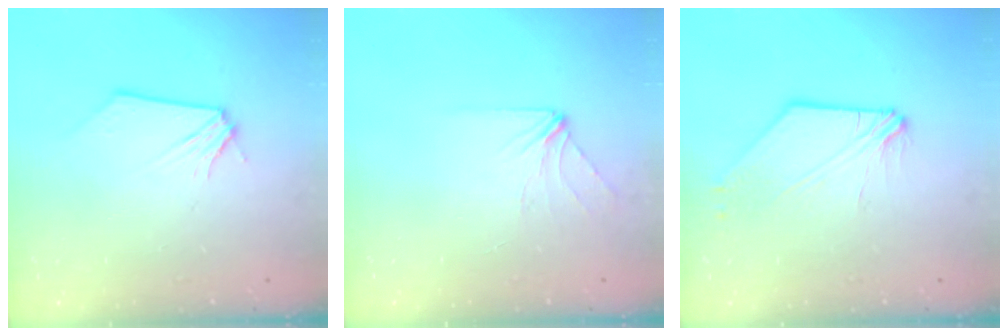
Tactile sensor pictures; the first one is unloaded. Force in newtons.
{"total": 3.4, "press": 3.3, "slide": 0.6}
{"total": 3.6, "press": 3.6, "slide": 0.5}